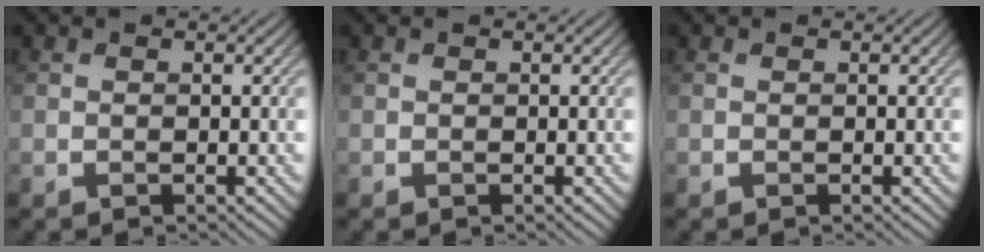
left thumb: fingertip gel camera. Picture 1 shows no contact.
{"total": 0.0}
{"total": 0.0}